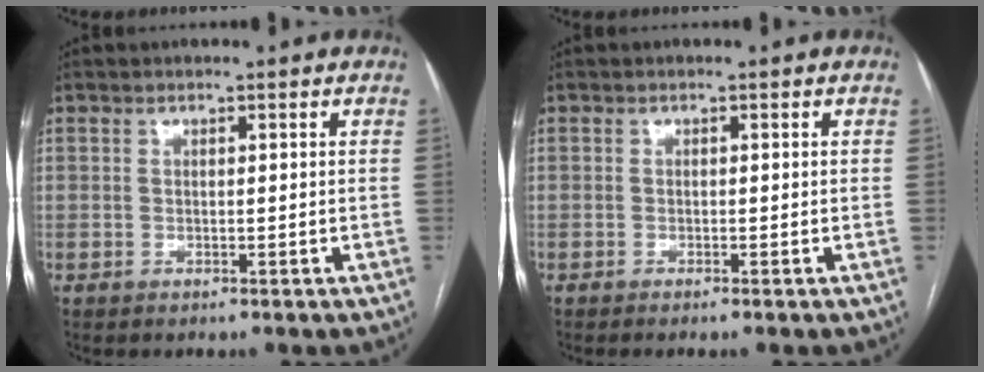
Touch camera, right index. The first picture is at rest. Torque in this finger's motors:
{"motor_torque": [0.14, 0.06, -0.01, 0.01]}